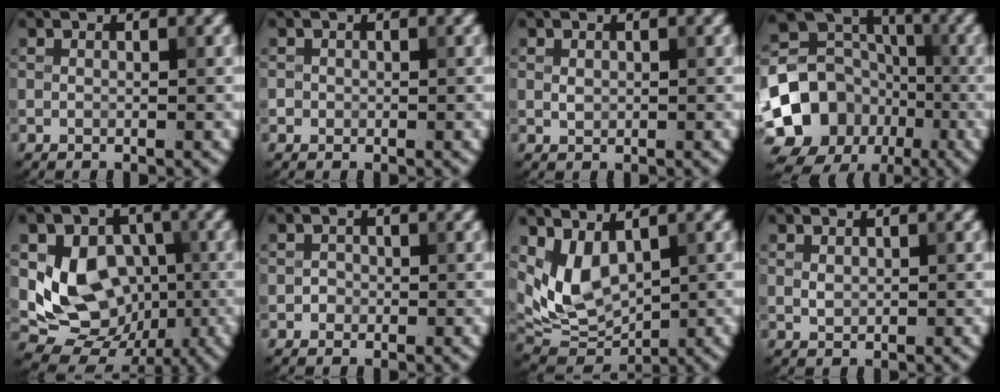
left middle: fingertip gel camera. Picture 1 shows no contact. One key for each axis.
{"total": 0.6, "fx": -0.1, "fy": 0.6, "fz": 0.0, "tx": 0.007, "ty": -0.004, "tz": -0.002}
{"total": 0.7, "fx": 0.2, "fy": 0.6, "fz": 0.4, "tx": -0.009, "ty": -0.001, "tz": 0.004}
{"total": 11.9, "fx": -4.0, "fy": 10.2, "fz": 4.7, "tx": -0.089, "ty": -0.004, "tz": -0.082}
{"total": 8.4, "fx": -0.3, "fy": 6.9, "fz": 4.9, "tx": -0.077, "ty": -0.019, "tz": 0.000}
{"total": 0.9, "fx": -0.3, "fy": 0.8, "fz": 0.1, "tx": 0.005, "ty": 0.000, "tz": -0.006}
{"total": 5.6, "fx": 2.1, "fy": 3.4, "fz": 3.9, "tx": -0.084, "ty": -0.020, "tz": 0.048}
{"total": 0.9, "fx": 0.2, "fy": 0.7, "fz": 0.5, "tx": -0.011, "ty": -0.001, "tz": 0.006}